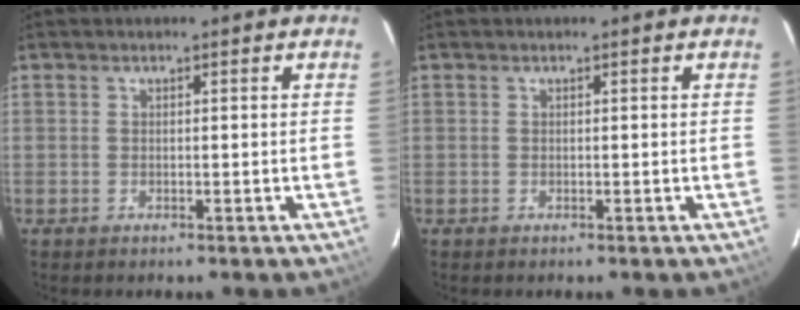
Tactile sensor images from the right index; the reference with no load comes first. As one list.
[{"total": 0.0}]